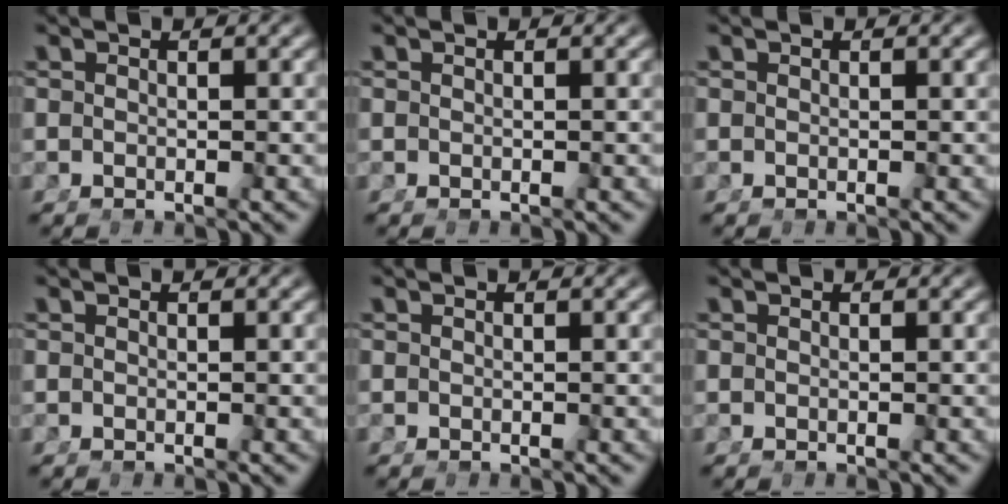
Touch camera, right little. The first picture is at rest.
{"total": 0.0}
{"total": 0.0}
{"total": 0.0}
{"total": 0.0}
{"total": 0.0}